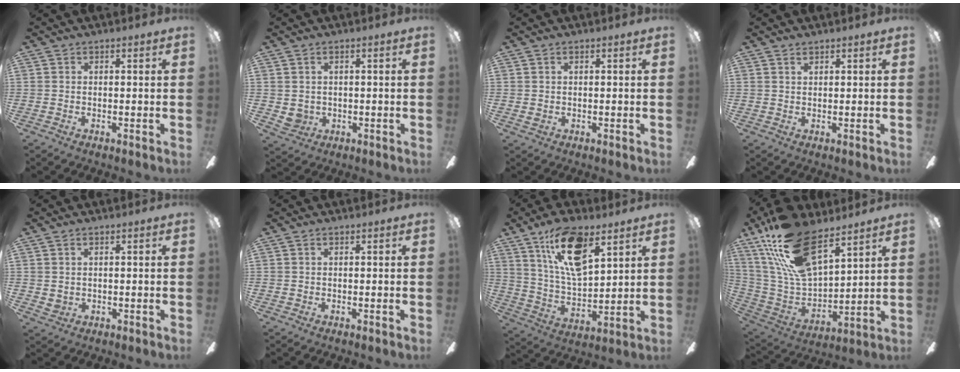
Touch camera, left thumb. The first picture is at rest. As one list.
[{"total": 2.8, "force": [0.8, 2.5, 1.1], "torque": [-0.032, -0.002, 0.014]}, {"total": 0.9, "force": [0.3, 0.6, 0.6], "torque": [-0.011, 0.003, 0.006]}, {"total": 1.0, "force": [0.8, 0.4, 0.4], "torque": [-0.009, 0.000, 0.015]}, {"total": 1.8, "force": [0.9, 1.3, 0.8], "torque": [-0.011, -0.001, 0.013]}, {"total": 0.0}, {"total": 16.3, "force": [10.1, 6.6, 11.0], "torque": [-0.207, -0.031, 0.174]}, {"total": 23.0, "force": [15.3, 9.5, 14.3], "torque": [-0.305, -0.089, 0.273]}]